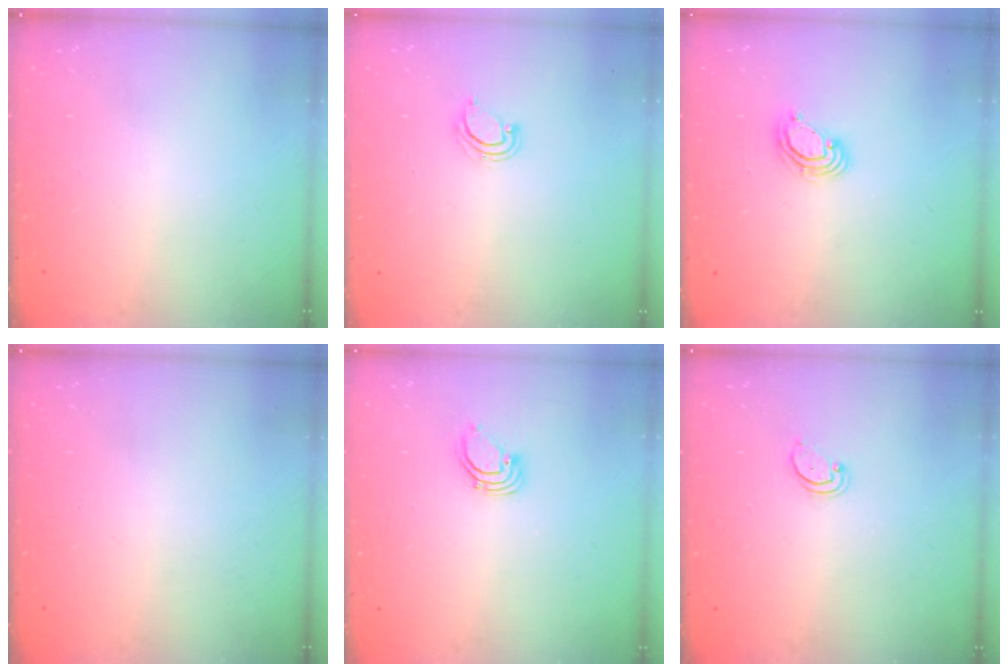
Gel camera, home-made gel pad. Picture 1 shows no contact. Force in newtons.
{"total": 2.2, "press": 2.2, "slide": 0.1}
{"total": 5.6, "press": 5.6, "slide": 0.3}
{"total": 0.0}
{"total": 2.7, "press": 2.7, "slide": 0.1}
{"total": 2.2, "press": 2.2, "slide": 0.2}